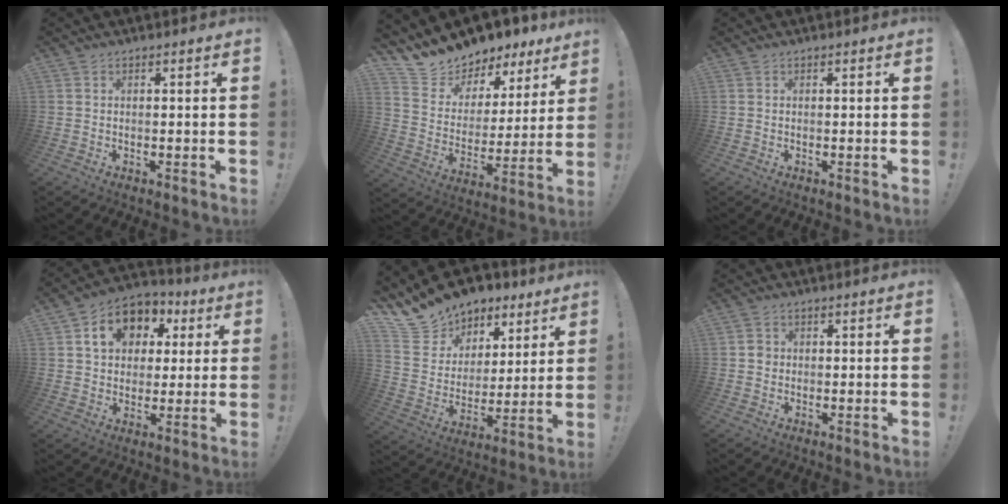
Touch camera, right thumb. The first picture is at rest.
{"total": 11.1, "force": [10.3, 4.0, 0.7], "torque": [-0.034, -0.099, 0.185]}
{"total": 0.0}
{"total": 13.5, "force": [4.7, 10.7, 6.7], "torque": [-0.100, -0.006, 0.092]}
{"total": 13.6, "force": [11.0, 7.7, 1.8], "torque": [-0.046, -0.093, 0.217]}
{"total": 2.0, "force": [-0.4, 1.8, 0.6], "torque": [-0.002, 0.002, -0.008]}